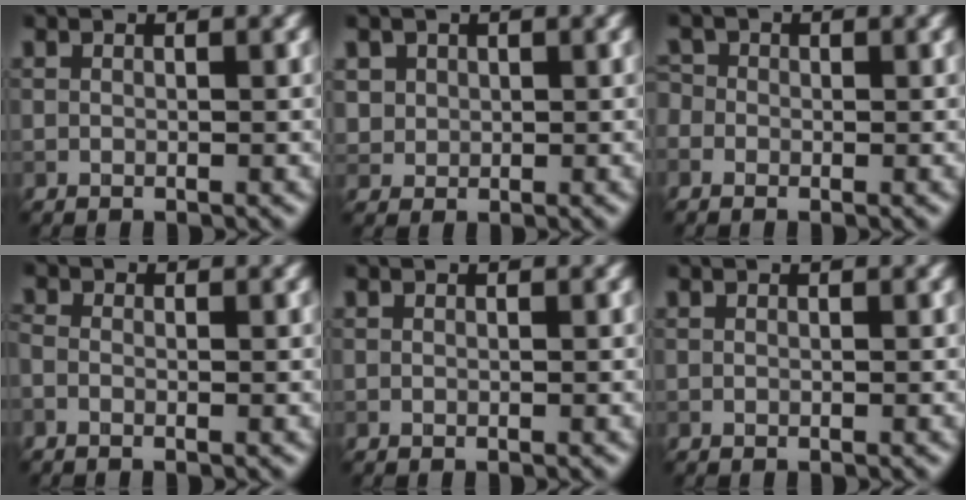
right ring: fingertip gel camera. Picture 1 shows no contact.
{"total": 1.8, "force": [0.7, 1.6, 0.4], "torque": [-0.011, -0.006, 0.029]}
{"total": 1.4, "force": [-0.1, 1.3, 0.5], "torque": [-0.007, 0.004, -0.014]}
{"total": 1.0, "force": [-0.4, 0.6, 0.7], "torque": [-0.018, -0.005, -0.015]}
{"total": 0.0}
{"total": 0.0}